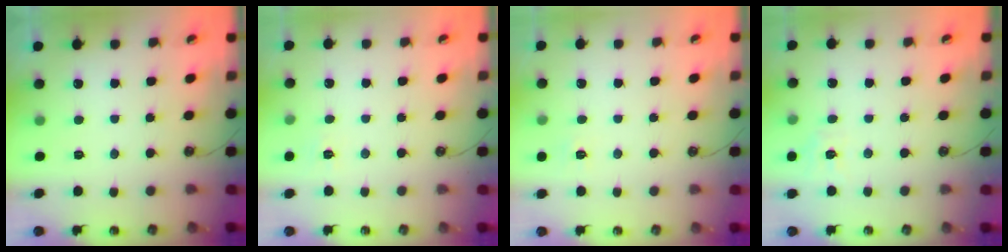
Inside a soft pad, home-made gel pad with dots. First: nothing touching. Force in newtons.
{"total": 4.5, "press": 4.4, "slide": 0.4}
{"total": 3.8, "press": 3.8, "slide": 0.5}
{"total": 6.8, "press": 6.7, "slide": 0.6}